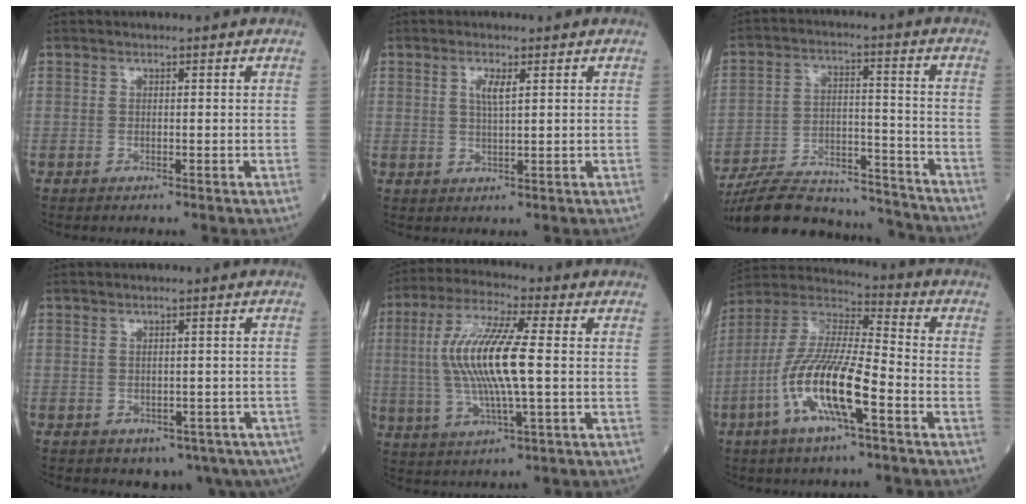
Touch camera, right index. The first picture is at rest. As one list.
[{"total": 2.7, "force": [1.1, 0.4, 2.5], "torque": [-0.053, -0.001, 0.019]}, {"total": 20.2, "force": [-19.1, 3.7, 5.6], "torque": [-0.115, 0.012, -0.292]}, {"total": 6.8, "force": [-4.3, 4.2, 3.2], "torque": [-0.018, 0.007, -0.053]}, {"total": 13.4, "force": [0.4, 2.1, 13.2], "torque": [-0.277, 0.007, 0.005]}, {"total": 15.1, "force": [-5.5, 2.7, 13.8], "torque": [-0.284, -0.006, -0.108]}]